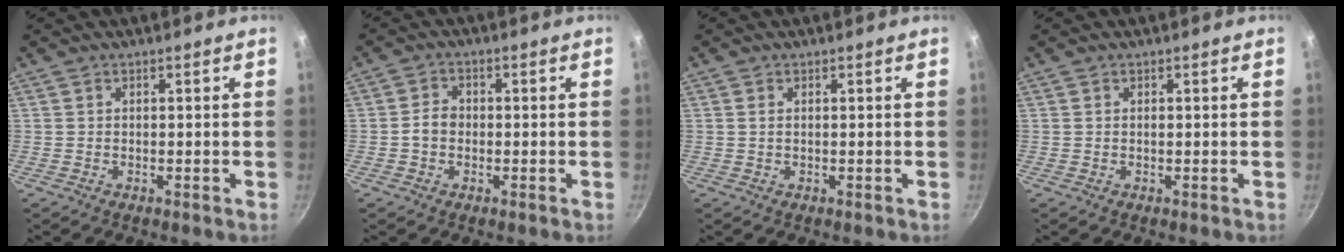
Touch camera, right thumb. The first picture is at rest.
{"total": 3.3, "force": [-0.5, 2.6, 2.0], "torque": [-0.026, 0.015, -0.012]}
{"total": 0.9, "force": [0.2, 0.5, 0.7], "torque": [-0.014, 0.000, 0.003]}
{"total": 0.0}